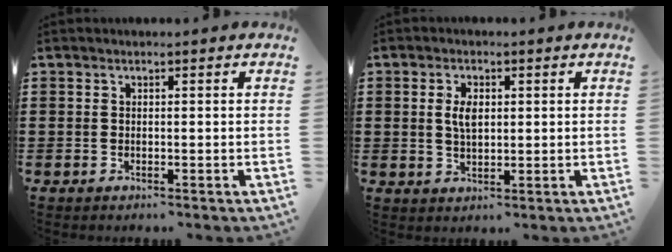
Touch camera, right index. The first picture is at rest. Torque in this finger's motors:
{"motor_torque": [0.48, 0.02, 0.26, 0.09]}